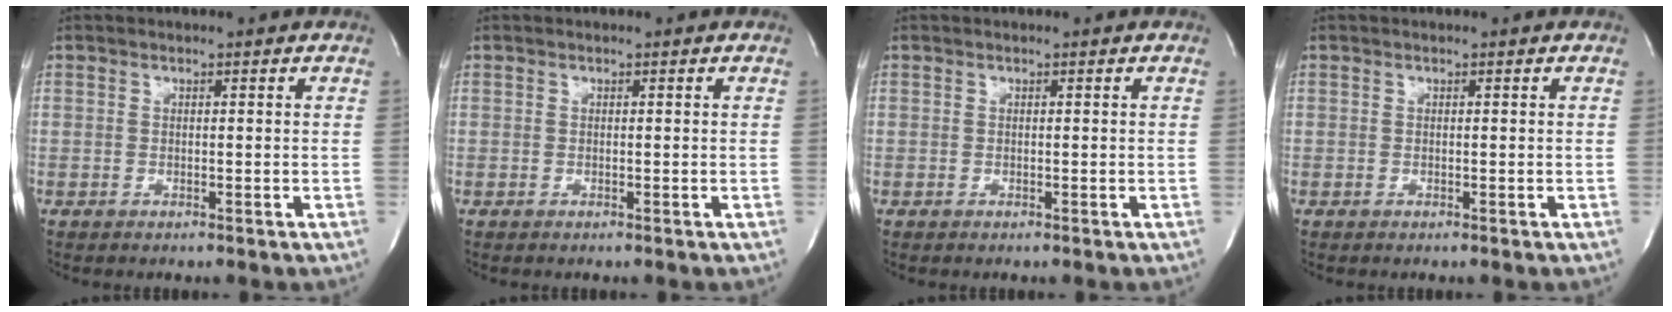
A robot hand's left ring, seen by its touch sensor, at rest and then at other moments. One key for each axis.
{"total": 0.0}
{"total": 0.0}
{"total": 0.0}